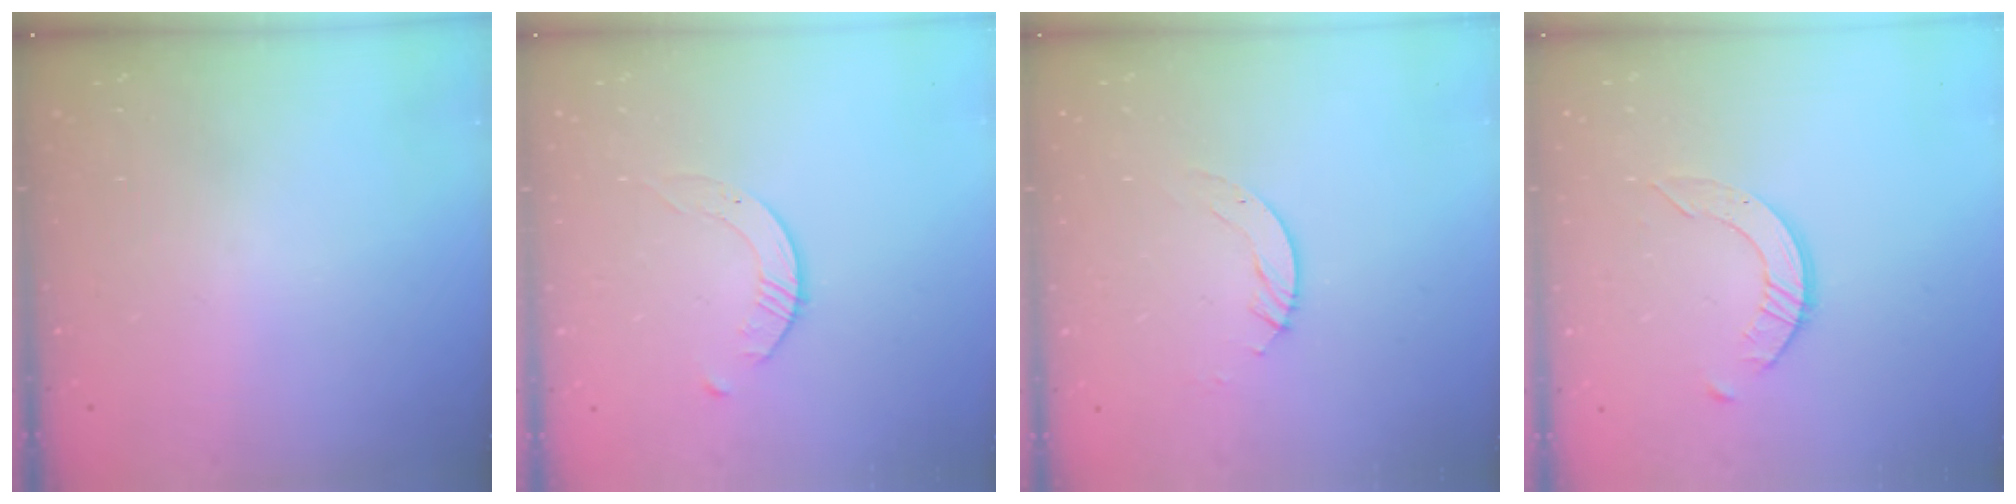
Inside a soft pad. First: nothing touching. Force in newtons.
{"total": 2.6, "press": 2.6, "slide": 0.3}
{"total": 3.0, "press": 3.0, "slide": 0.2}
{"total": 5.0, "press": 5.0, "slide": 0.4}